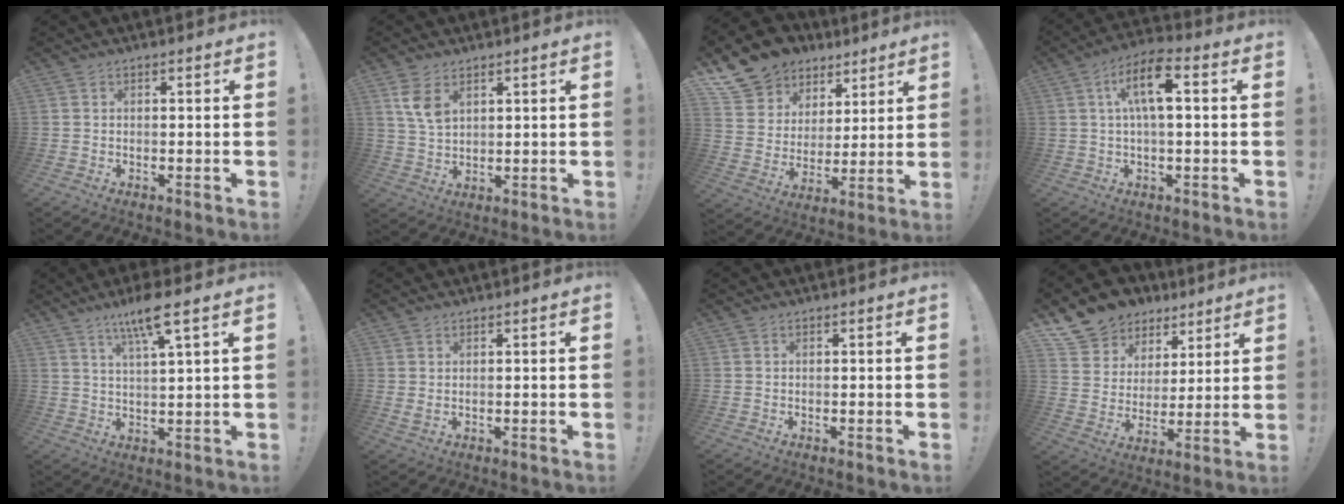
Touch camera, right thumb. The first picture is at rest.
{"total": 7.1, "force": [3.6, 4.0, 4.7], "torque": [-0.076, -0.015, 0.069]}
{"total": 14.0, "force": [9.3, 10.0, 3.1], "torque": [-0.051, -0.070, 0.191]}
{"total": 10.8, "force": [2.3, 3.8, 9.9], "torque": [-0.166, 0.007, 0.040]}
{"total": 9.0, "force": [5.9, 1.1, 6.8], "torque": [-0.113, -0.026, 0.096]}
{"total": 1.4, "force": [0.9, 0.2, 1.1], "torque": [-0.012, -0.006, 0.013]}
{"total": 0.0}
{"total": 12.2, "force": [8.4, 8.5, 2.5], "torque": [-0.045, -0.064, 0.167]}